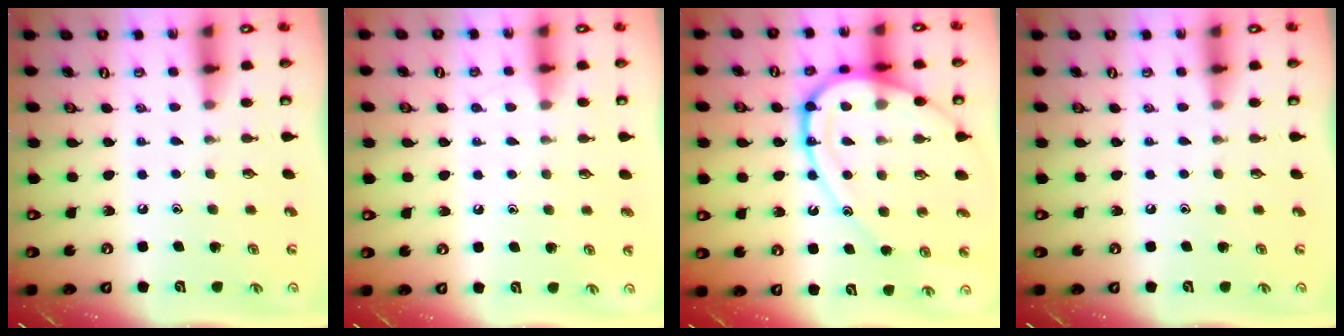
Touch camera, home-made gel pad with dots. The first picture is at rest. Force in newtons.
{"total": 2.4, "press": 2.4, "slide": 0.3}
{"total": 17.7, "press": 17.6, "slide": 1.9}
{"total": 0.0}